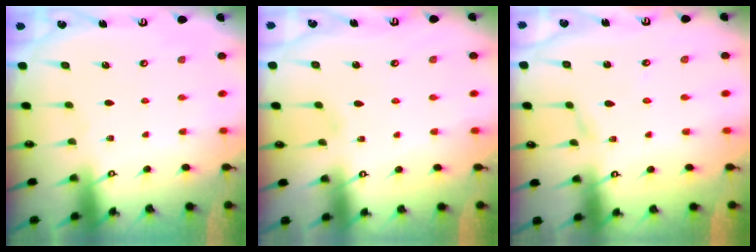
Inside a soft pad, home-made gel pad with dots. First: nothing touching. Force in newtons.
{"total": 3.7, "press": 3.6, "slide": 0.3}
{"total": 2.1, "press": 2.1, "slide": 0.1}